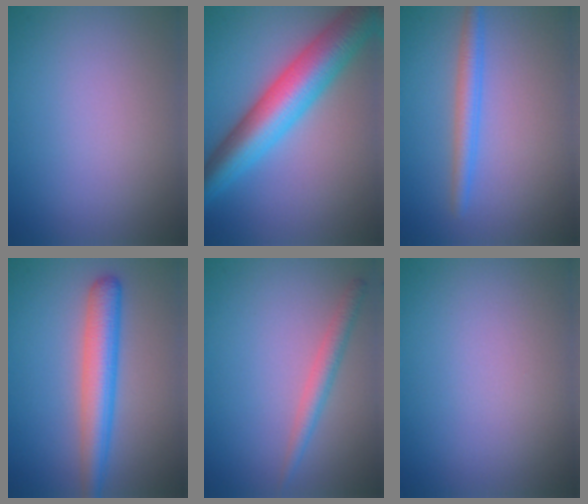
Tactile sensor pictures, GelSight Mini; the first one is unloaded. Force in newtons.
{"total": 9.2, "press": 9.2, "slide": 0.3}
{"total": 2.4, "press": 2.4, "slide": 0.1}
{"total": 4.7, "press": 4.7, "slide": 0.1}
{"total": 2.0, "press": 2.0, "slide": 0.0}
{"total": 0.0}